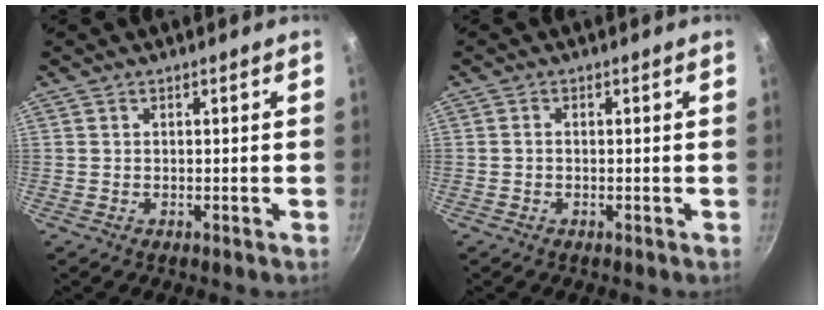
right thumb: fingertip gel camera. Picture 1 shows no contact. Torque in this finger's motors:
{"motor_torque": [-0.05, -0.06, 0.54, -0.05, -0.07]}